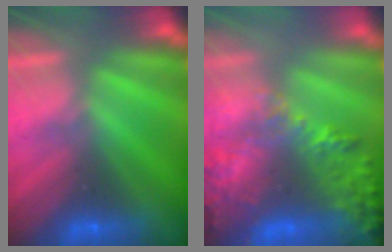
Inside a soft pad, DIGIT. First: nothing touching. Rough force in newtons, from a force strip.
{"total": 5.5}